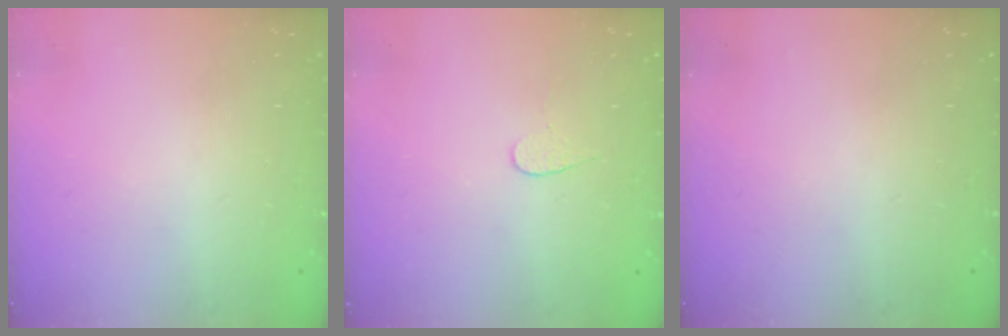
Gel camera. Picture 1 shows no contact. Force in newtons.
{"total": 3.7, "press": 3.7, "slide": 0.4}
{"total": 0.0}